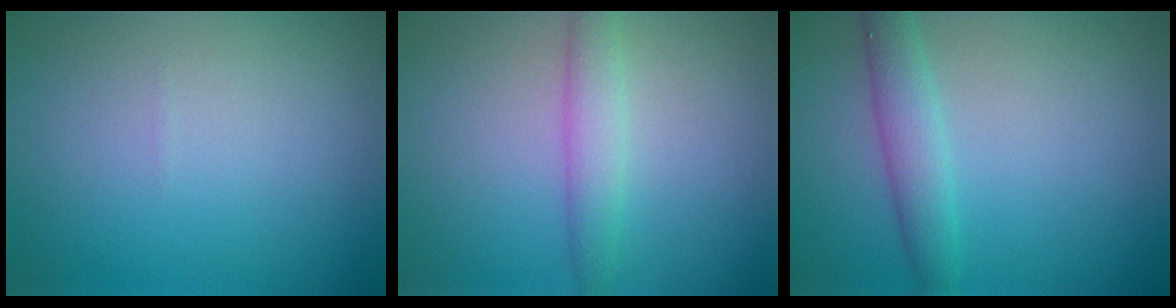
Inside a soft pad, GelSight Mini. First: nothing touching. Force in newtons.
{"total": 2.4, "press": 2.4, "slide": 0.1}
{"total": 2.9, "press": 2.9, "slide": 0.1}